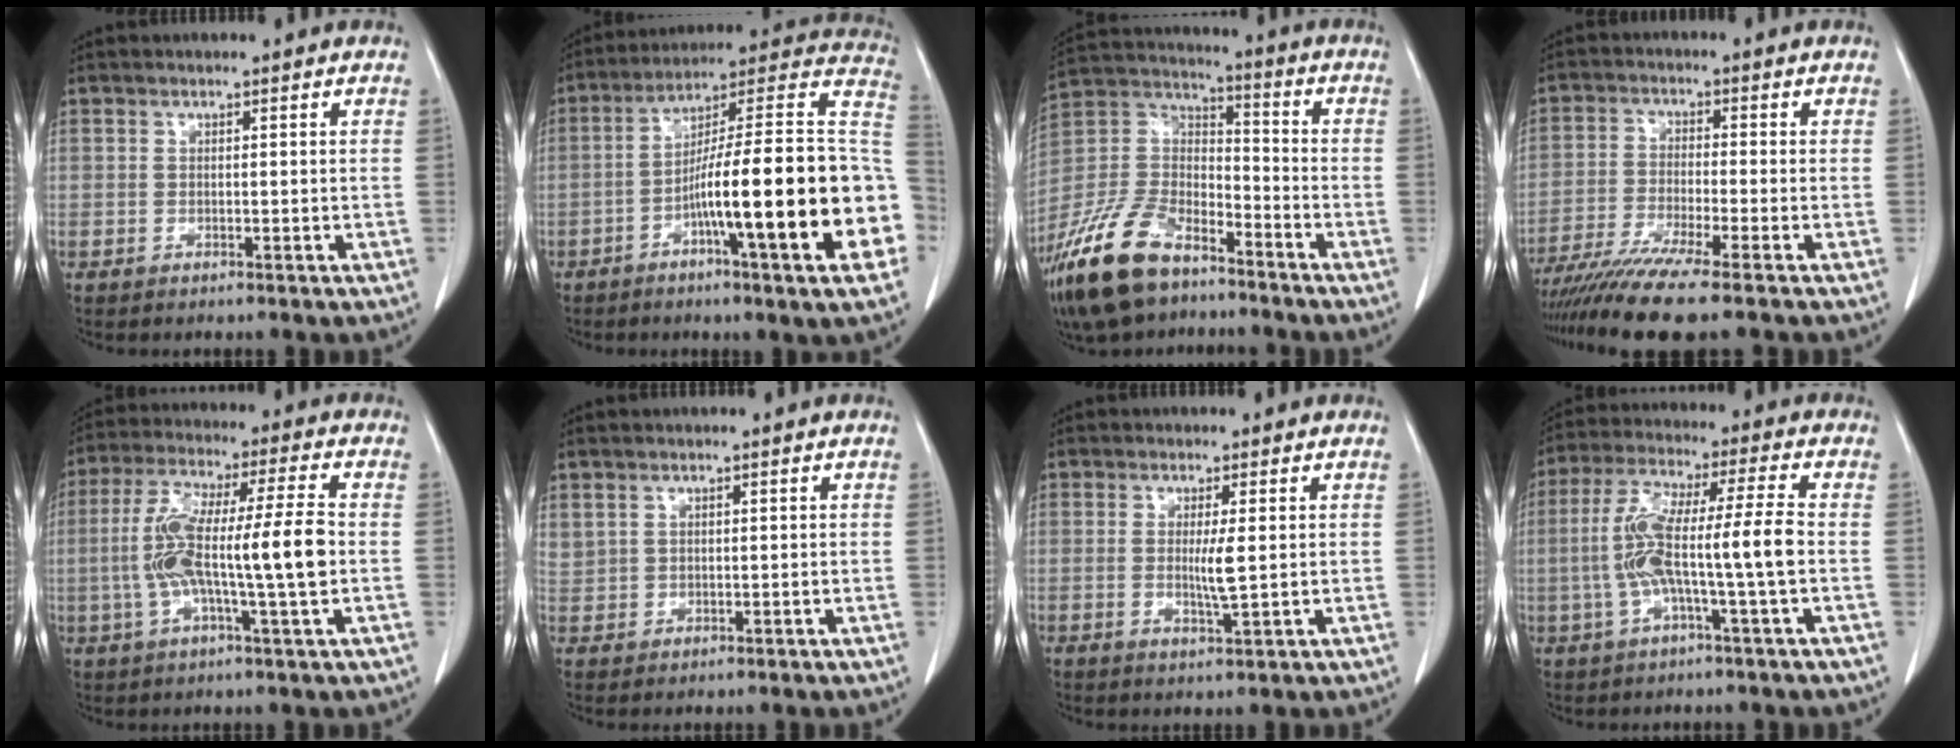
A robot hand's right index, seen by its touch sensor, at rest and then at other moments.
{"total": 24.9, "force": [-6.0, 1.5, 24.1], "torque": [-0.262, 0.019, -0.093]}
{"total": 17.7, "force": [-12.5, 7.7, 9.8], "torque": [-0.217, 0.002, -0.235]}
{"total": 10.1, "force": [-8.0, -1.3, 5.9], "torque": [-0.094, -0.029, -0.135]}
{"total": 13.6, "force": [-1.1, 0.7, 13.5], "torque": [-0.256, 0.018, -0.021]}
{"total": 2.0, "force": [1.4, 1.4, 0.4], "torque": [-0.007, 0.012, 0.037]}
{"total": 3.1, "force": [0.3, 0.0, 3.1], "torque": [-0.058, -0.006, 0.010]}
{"total": 10.8, "force": [-1.5, -0.2, 10.6], "torque": [-0.213, 0.024, -0.029]}